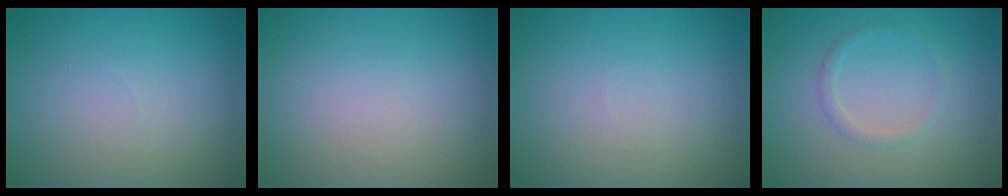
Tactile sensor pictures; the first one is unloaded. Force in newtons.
{"total": 0.0}
{"total": 0.0}
{"total": 1.2, "press": 1.2, "slide": 0.0}